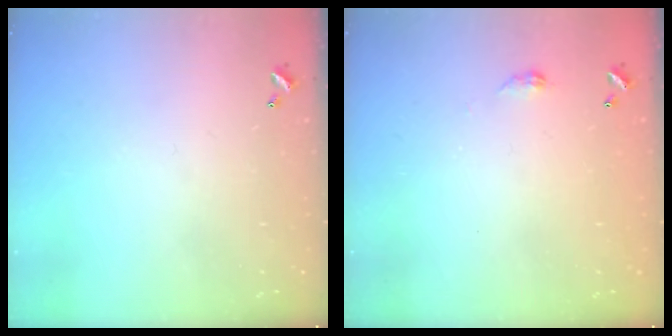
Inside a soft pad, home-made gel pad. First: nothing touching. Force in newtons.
{"total": 2.8, "press": 2.7, "slide": 0.5}